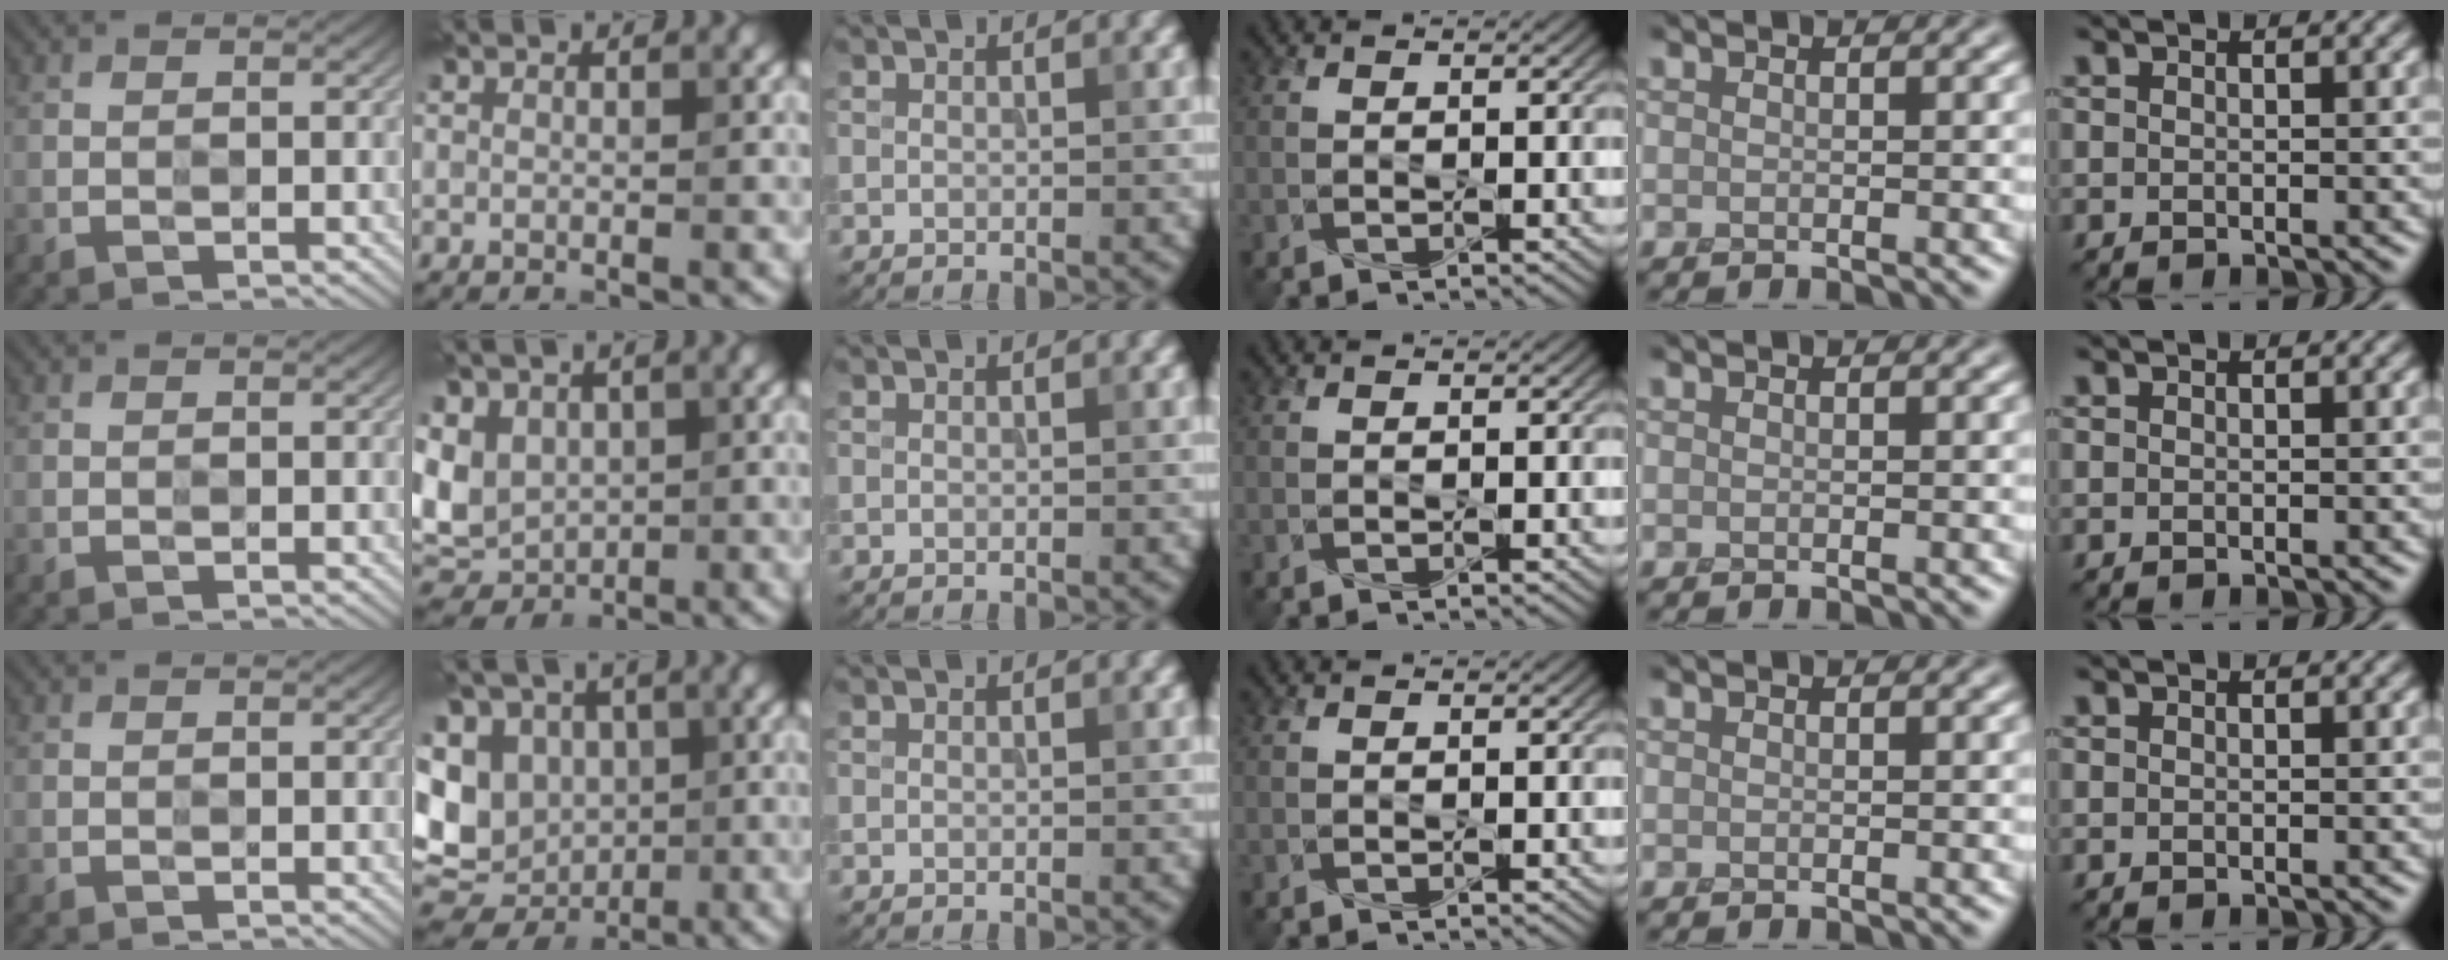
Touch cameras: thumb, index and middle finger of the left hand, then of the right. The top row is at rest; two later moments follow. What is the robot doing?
{"motion": "press", "object": "toy piano key"}